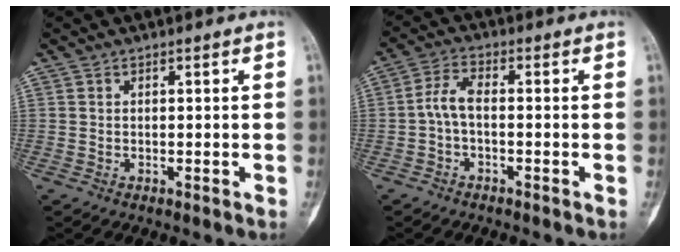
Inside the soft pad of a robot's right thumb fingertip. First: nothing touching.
{"total": 4.3, "force": [-1.0, 1.8, 3.8], "torque": [-0.081, 0.018, -0.027]}